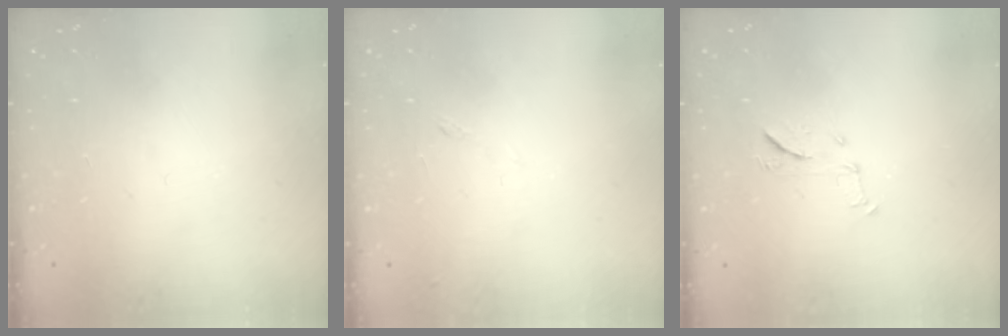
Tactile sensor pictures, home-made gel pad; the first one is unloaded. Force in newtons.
{"total": 5.8, "press": 5.7, "slide": 0.8}
{"total": 7.4, "press": 7.3, "slide": 0.6}